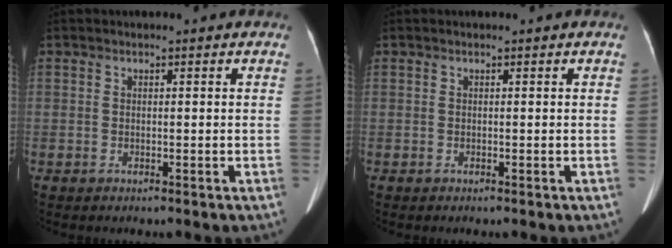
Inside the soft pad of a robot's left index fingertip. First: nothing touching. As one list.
[{"total": 0.0}]